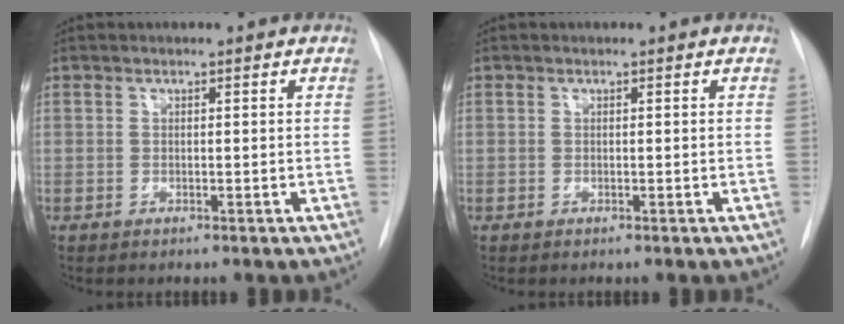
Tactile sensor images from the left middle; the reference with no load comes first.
{"total": 0.0}